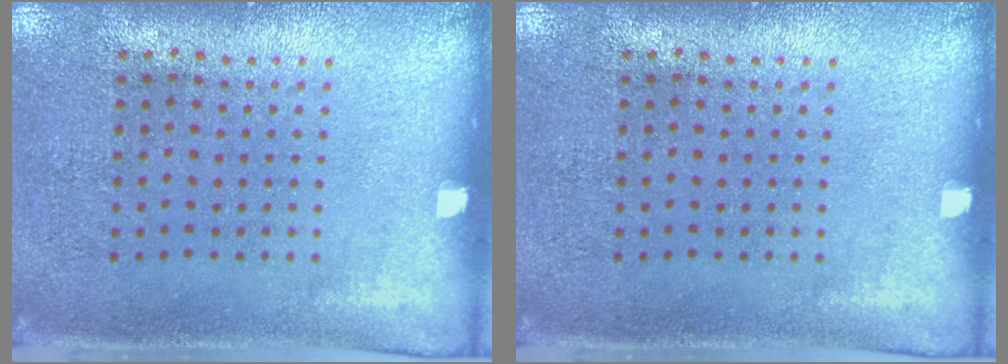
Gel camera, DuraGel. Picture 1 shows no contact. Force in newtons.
{"total": 0.0}